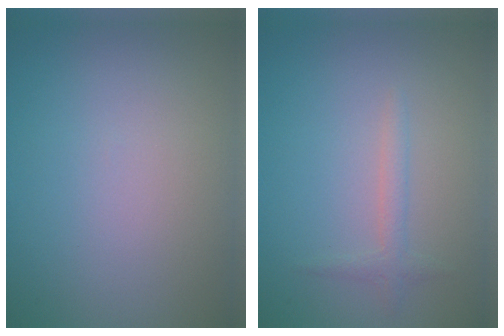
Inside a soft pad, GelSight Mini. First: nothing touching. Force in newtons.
{"total": 1.3, "press": 1.3, "slide": 0.0}